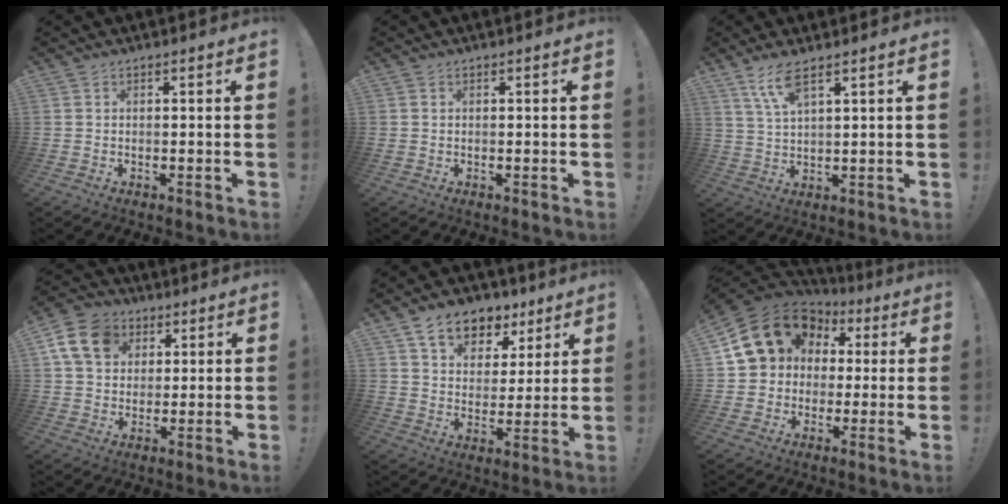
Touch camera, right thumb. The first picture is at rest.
{"total": 0.0}
{"total": 6.8, "force": [4.6, 1.5, 4.9], "torque": [-0.104, -0.013, 0.082]}
{"total": 13.7, "force": [4.9, 11.0, 6.6], "torque": [-0.095, -0.009, 0.101]}
{"total": 12.3, "force": [8.0, 7.8, 5.1], "torque": [-0.081, -0.047, 0.149]}
{"total": 17.8, "force": [5.8, 14.5, 8.6], "torque": [-0.135, -0.020, 0.127]}